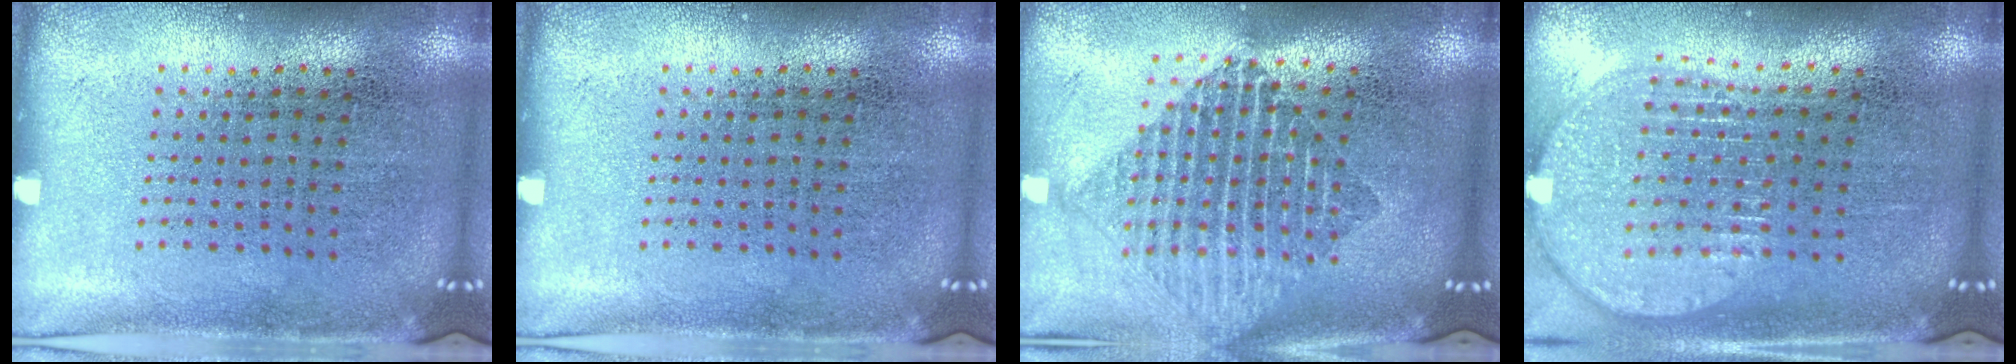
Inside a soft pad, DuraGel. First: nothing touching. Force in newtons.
{"total": 0.0}
{"total": 1.9, "press": 1.6, "slide": 1.0}
{"total": 1.9, "press": 1.6, "slide": 1.0}